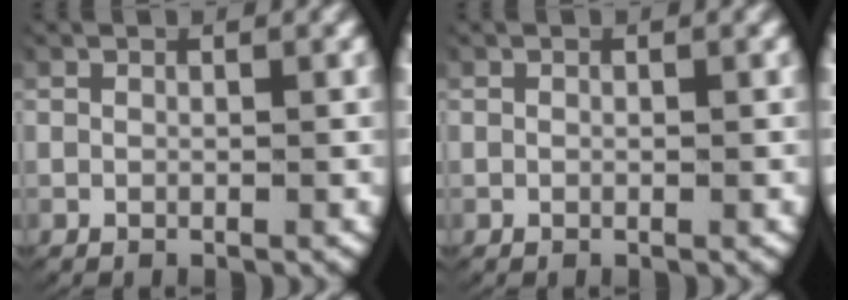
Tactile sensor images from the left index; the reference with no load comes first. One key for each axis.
{"total": 0.0}